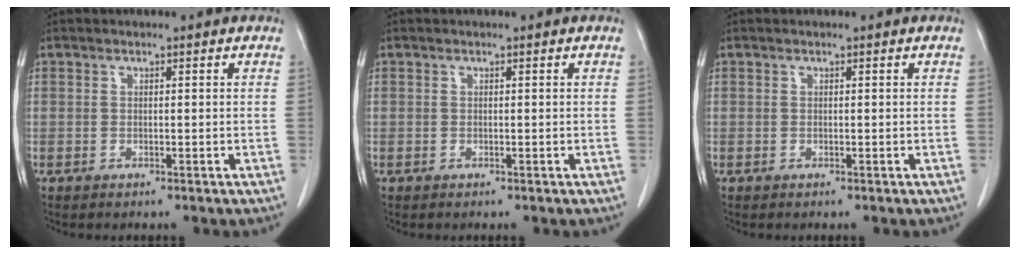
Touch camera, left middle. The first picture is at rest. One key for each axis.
{"total": 0.0}
{"total": 0.0}